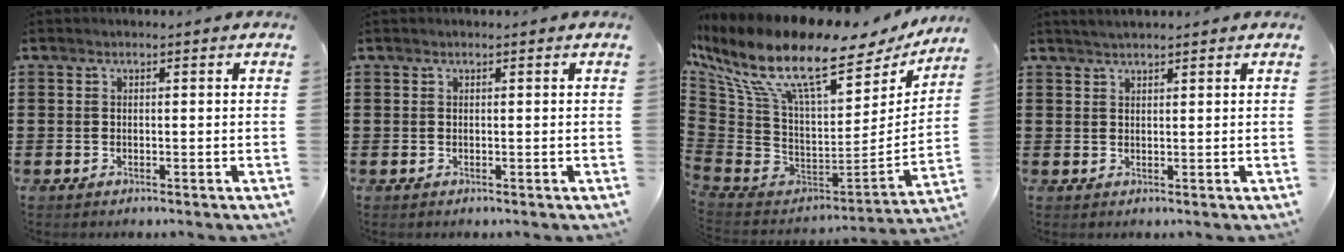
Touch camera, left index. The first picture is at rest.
{"total": 0.0}
{"total": 16.7, "force": [8.9, 5.8, 12.9], "torque": [-0.279, -0.064, 0.146]}
{"total": 1.5, "force": [1.4, 0.0, 0.6], "torque": [-0.013, 0.001, 0.027]}